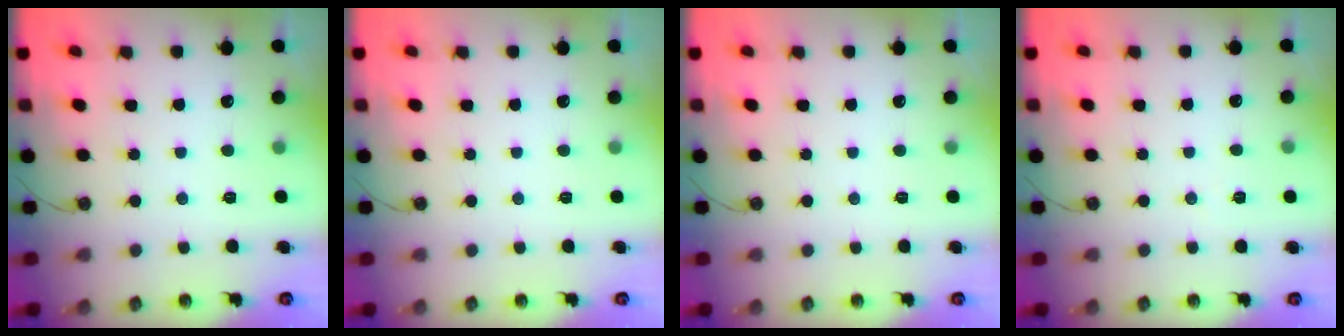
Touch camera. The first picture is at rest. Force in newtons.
{"total": 0.0}
{"total": 0.0}
{"total": 4.8, "press": 2.3, "slide": 4.3}